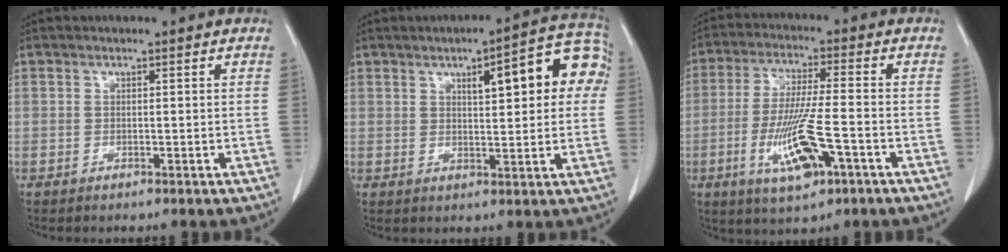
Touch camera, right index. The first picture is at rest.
{"total": 11.7, "force": [3.4, 3.1, 10.8], "torque": [-0.131, 0.032, 0.039]}
{"total": 11.3, "force": [-4.2, 1.5, 10.4], "torque": [-0.206, -0.017, -0.073]}